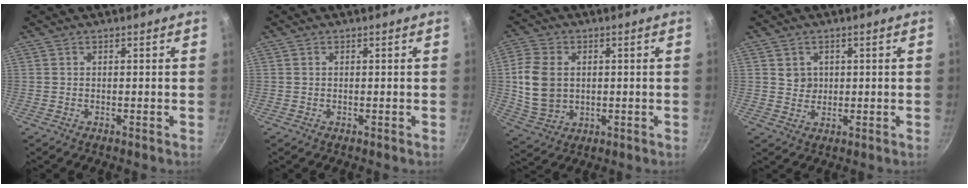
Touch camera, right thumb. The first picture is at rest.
{"total": 0.0}
{"total": 10.4, "force": [0.8, 7.9, 6.7], "torque": [-0.118, -0.006, 0.021]}
{"total": 3.0, "force": [0.7, 2.8, 0.8], "torque": [0.005, -0.002, 0.014]}